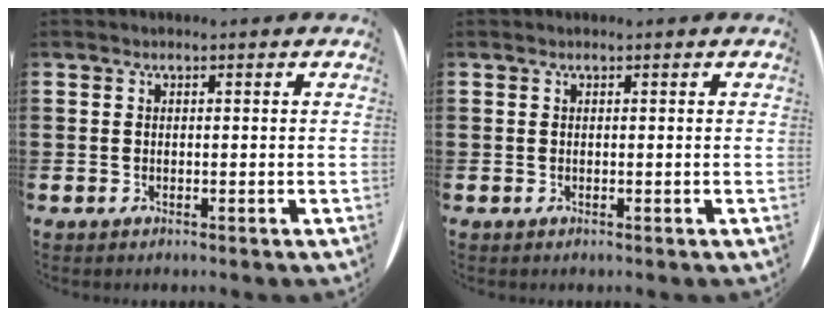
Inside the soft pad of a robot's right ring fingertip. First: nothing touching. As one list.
[{"total": 0.0}]